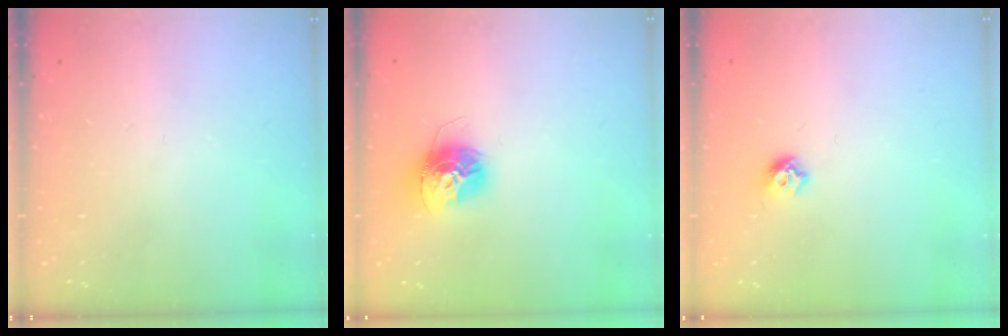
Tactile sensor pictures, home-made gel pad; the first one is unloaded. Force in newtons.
{"total": 13.1, "press": 13.0, "slide": 1.1}
{"total": 6.0, "press": 5.9, "slide": 0.9}